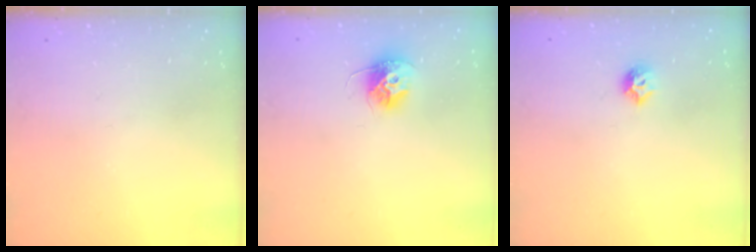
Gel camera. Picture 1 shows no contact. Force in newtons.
{"total": 10.4, "press": 10.4, "slide": 0.5}
{"total": 6.4, "press": 6.3, "slide": 0.9}